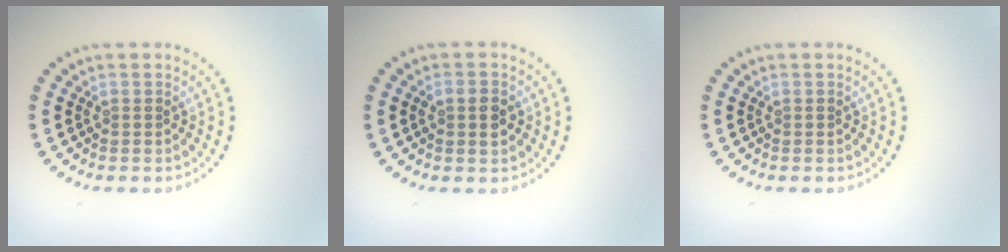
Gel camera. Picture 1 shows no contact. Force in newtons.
{"total": 2.0, "press": 2.0, "slide": 0.2}
{"total": 0.0}